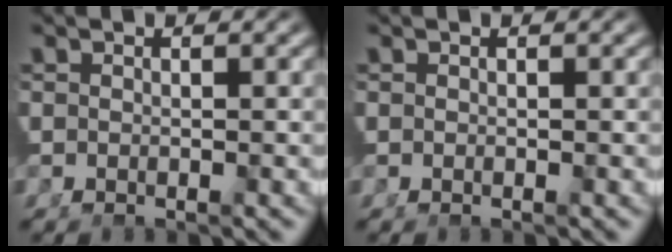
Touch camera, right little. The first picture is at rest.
{"total": 0.0}